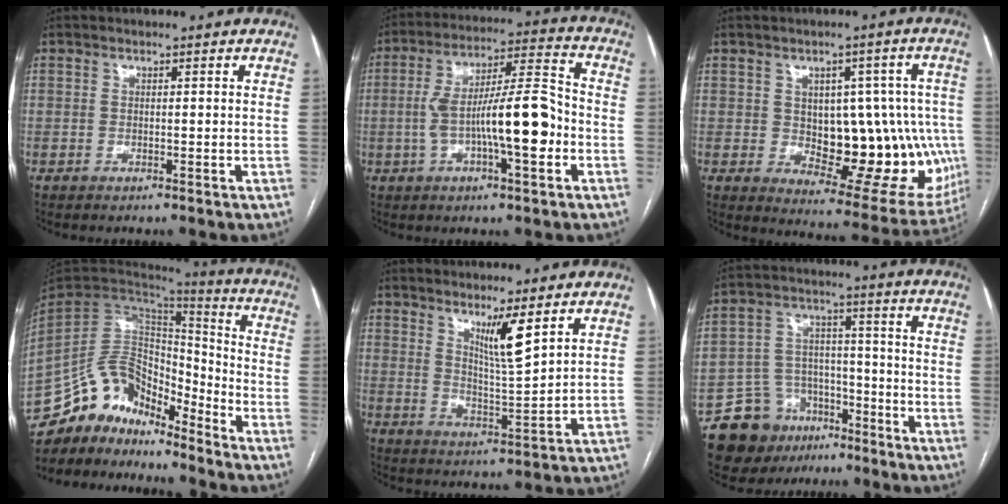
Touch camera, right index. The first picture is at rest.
{"total": 14.4, "force": [-3.0, 2.3, 13.9], "torque": [-0.242, 0.019, -0.048]}
{"total": 17.9, "force": [-1.0, 9.2, 15.3], "torque": [-0.171, 0.017, 0.014]}
{"total": 13.4, "force": [-11.7, 5.3, 3.7], "torque": [-0.067, 0.067, -0.217]}
{"total": 6.2, "force": [3.8, -0.2, 4.9], "torque": [-0.085, -0.022, 0.069]}
{"total": 11.4, "force": [-7.6, 8.0, 2.9], "torque": [-0.054, 0.047, -0.119]}